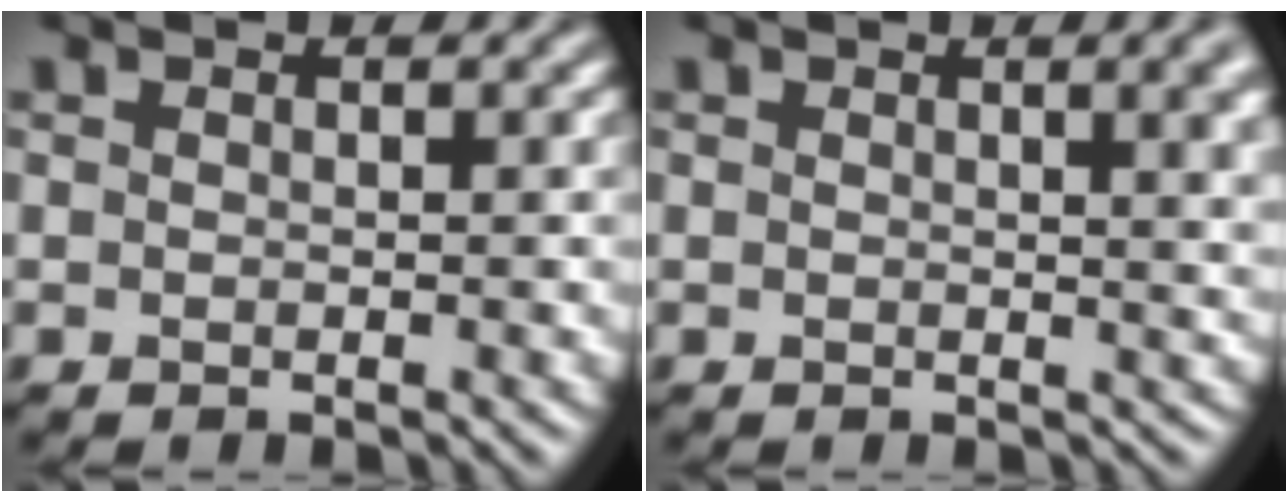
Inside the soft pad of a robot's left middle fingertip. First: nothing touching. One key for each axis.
{"total": 4.9, "fx": 1.8, "fy": 2.0, "fz": 4.1, "tx": -0.027, "ty": 0.009, "tz": 0.026}